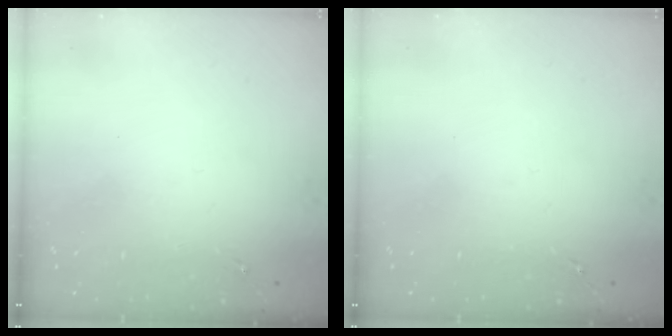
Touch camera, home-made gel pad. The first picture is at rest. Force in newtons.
{"total": 0.0}